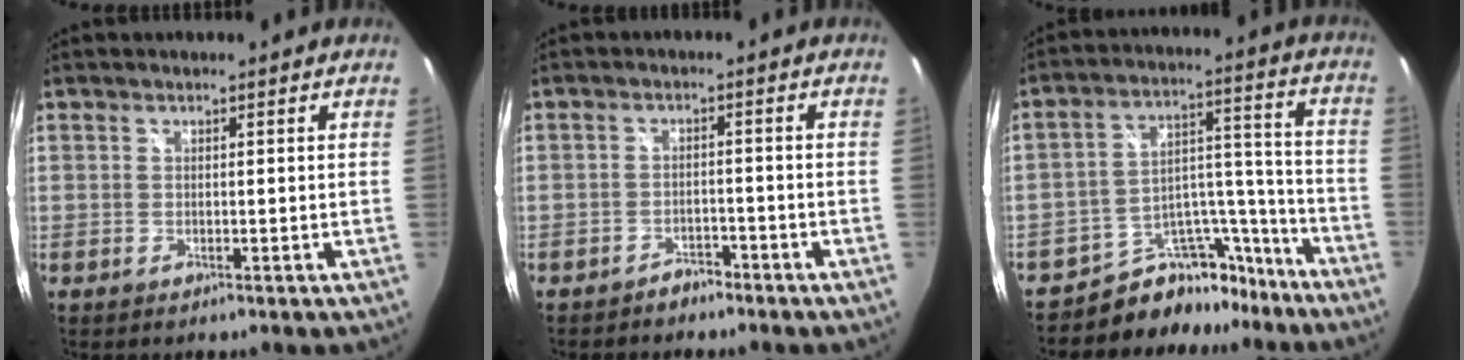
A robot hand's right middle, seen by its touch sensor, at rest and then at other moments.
{"total": 2.9, "force": [-2.6, 1.2, 0.3], "torque": [-0.014, 0.008, -0.037]}
{"total": 13.6, "force": [-11.4, 6.8, 2.8], "torque": [-0.037, 0.073, -0.167]}